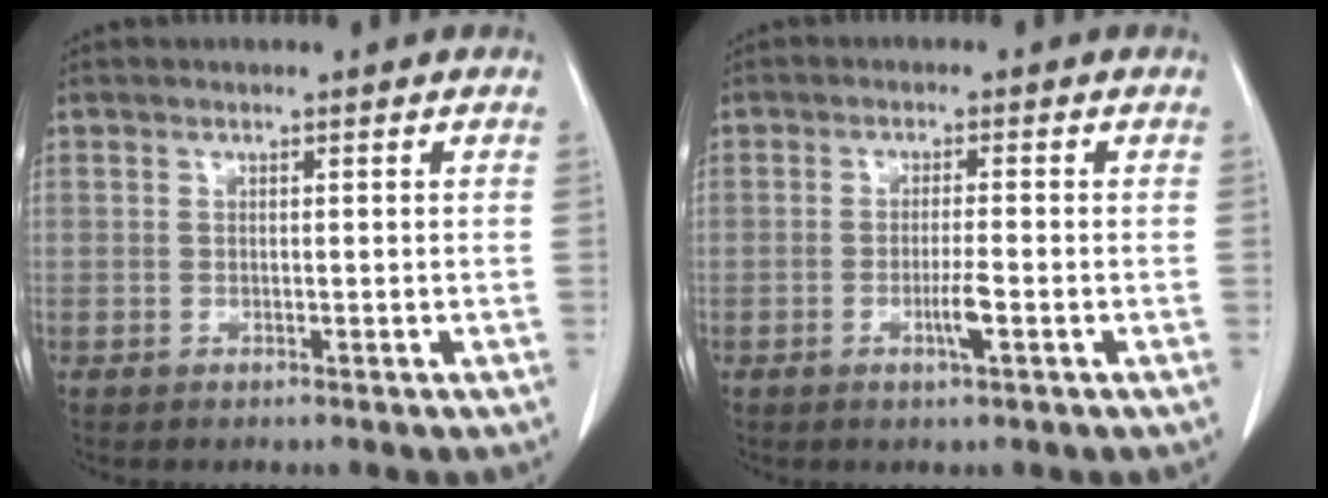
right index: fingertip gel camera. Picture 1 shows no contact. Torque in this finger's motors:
{"motor_torque": [0.36, 0.02, 0.24, 0.05]}